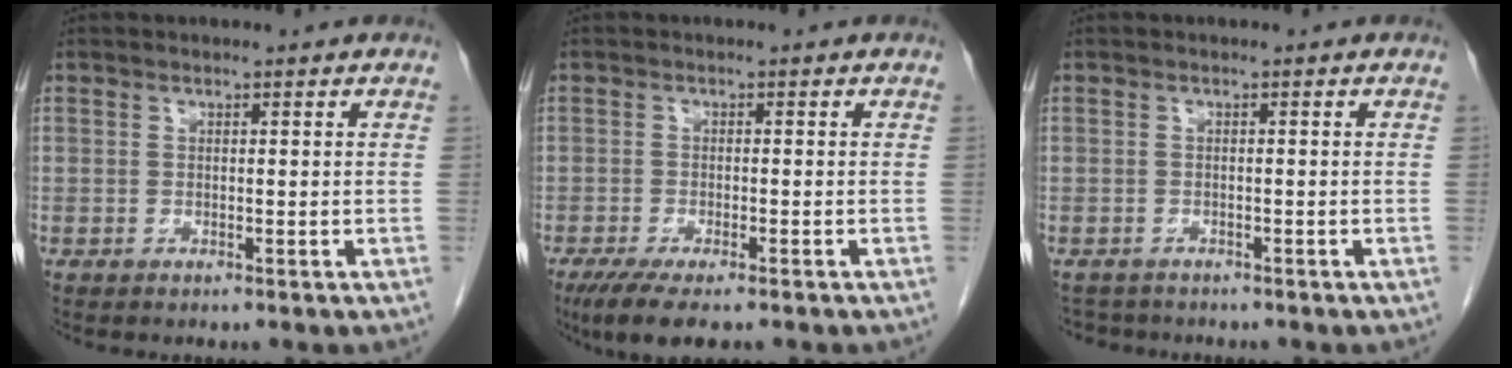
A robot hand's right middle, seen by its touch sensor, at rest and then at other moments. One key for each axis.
{"total": 6.9, "fx": -5.0, "fy": 1.5, "fz": 4.4, "tx": -0.072, "ty": -0.018, "tz": -0.078}
{"total": 2.7, "fx": -2.5, "fy": 1.0, "fz": -0.1, "tx": -0.004, "ty": -0.007, "tz": -0.039}